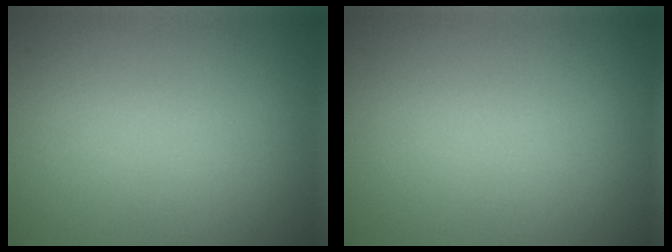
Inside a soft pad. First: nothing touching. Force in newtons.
{"total": 0.0}